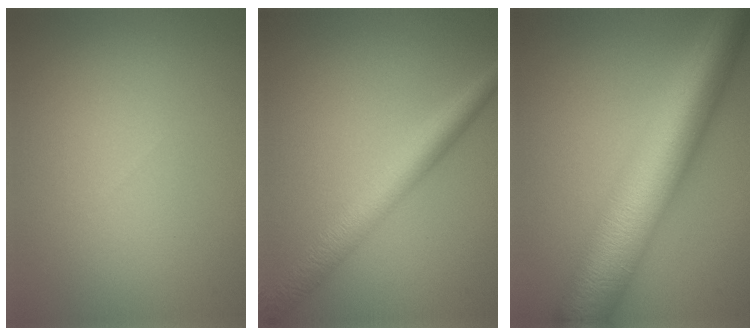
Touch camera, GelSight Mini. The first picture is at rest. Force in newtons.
{"total": 4.3, "press": 4.3, "slide": 0.1}
{"total": 11.8, "press": 11.8, "slide": 0.1}